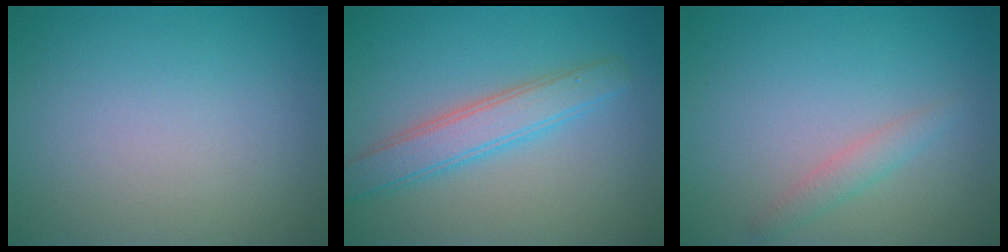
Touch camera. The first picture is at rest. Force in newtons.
{"total": 3.6, "press": 3.6, "slide": 0.1}
{"total": 1.5, "press": 1.5, "slide": 0.2}